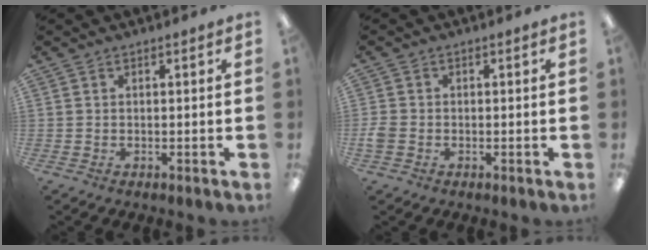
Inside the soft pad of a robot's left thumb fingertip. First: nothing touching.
{"total": 2.7, "force": [-0.9, 2.1, 1.4], "torque": [-0.020, 0.007, -0.014]}